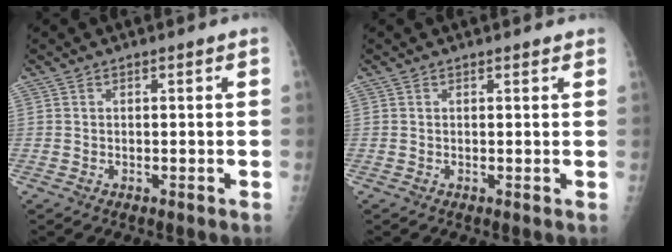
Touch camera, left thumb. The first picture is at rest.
{"total": 0.8, "force": [0.7, 0.3, 0.2], "torque": [-0.001, -0.003, 0.007]}